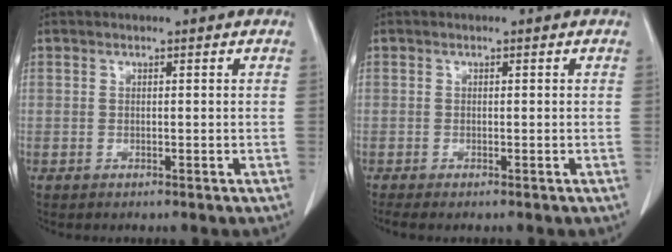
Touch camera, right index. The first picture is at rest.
{"total": 1.3, "force": [-1.1, -0.1, 0.7], "torque": [-0.013, -0.003, -0.019]}